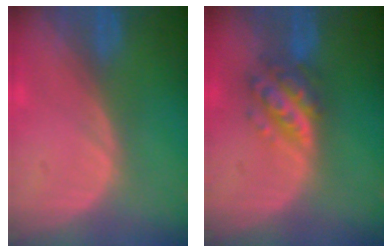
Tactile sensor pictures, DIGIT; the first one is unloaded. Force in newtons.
{"total": 5.9, "press": 5.3, "slide": 2.6}